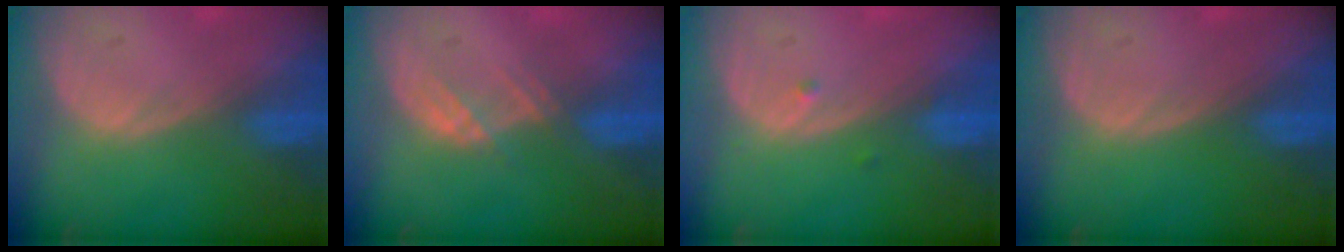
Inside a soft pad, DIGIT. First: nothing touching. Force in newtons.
{"total": 2.6, "press": 2.5, "slide": 0.7}
{"total": 0.9, "press": 0.7, "slide": 0.5}
{"total": 0.0}